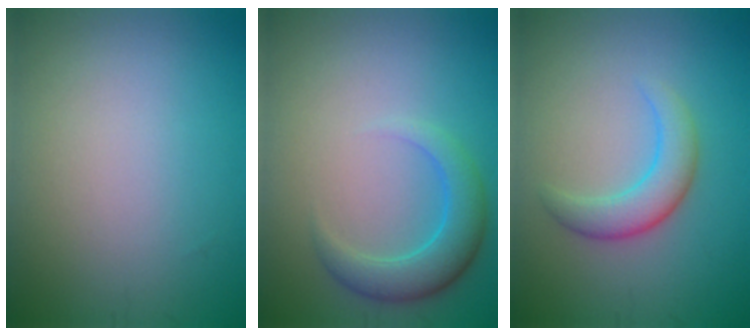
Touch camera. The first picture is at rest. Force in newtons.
{"total": 3.9, "press": 3.8, "slide": 0.4}
{"total": 3.3, "press": 3.3, "slide": 0.1}